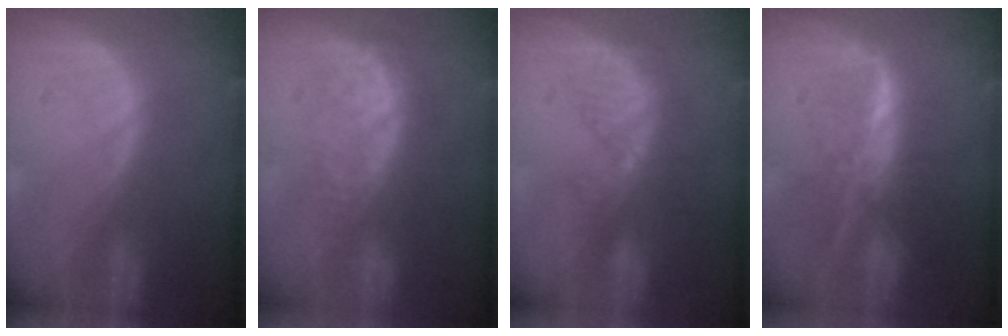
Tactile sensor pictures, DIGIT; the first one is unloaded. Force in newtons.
{"total": 8.3, "press": 7.2, "slide": 4.0}
{"total": 5.4, "press": 4.6, "slide": 2.8}
{"total": 8.1, "press": 6.8, "slide": 4.3}